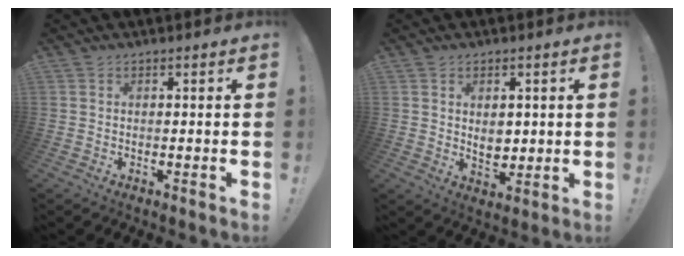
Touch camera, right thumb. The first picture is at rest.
{"total": 5.3, "force": [1.6, 3.7, 3.4], "torque": [-0.035, -0.011, 0.025]}